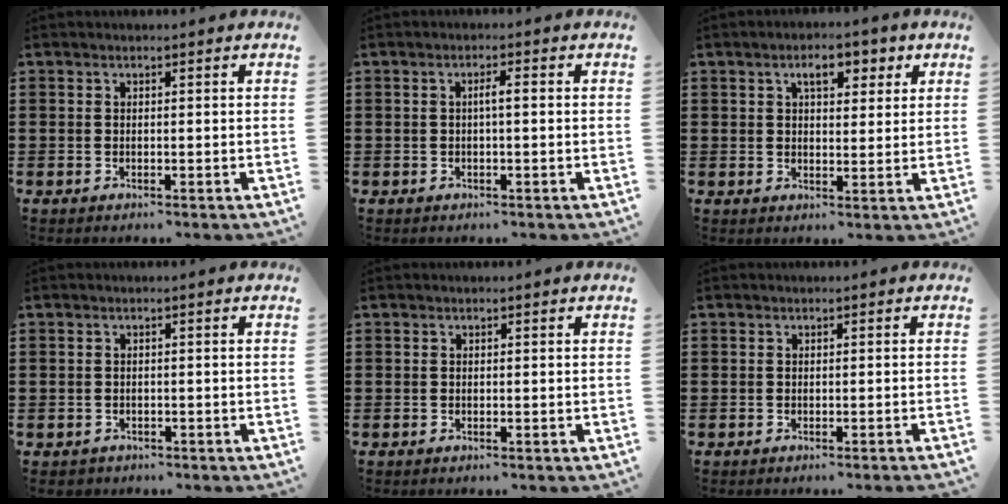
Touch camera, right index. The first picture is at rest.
{"total": 1.7, "force": [-0.2, 0.1, 1.7], "torque": [-0.032, 0.000, -0.004]}
{"total": 4.5, "force": [2.4, 2.1, 3.2], "torque": [-0.049, 0.002, 0.033]}
{"total": 0.9, "force": [-0.7, 0.5, 0.0], "torque": [-0.002, 0.004, -0.017]}
{"total": 0.0}
{"total": 0.5, "force": [-0.3, -0.3, 0.3], "torque": [-0.006, -0.002, -0.007]}